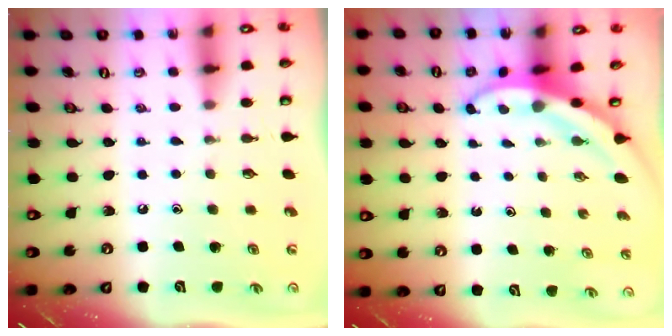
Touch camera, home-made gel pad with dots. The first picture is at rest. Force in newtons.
{"total": 3.7, "press": 3.7, "slide": 0.5}